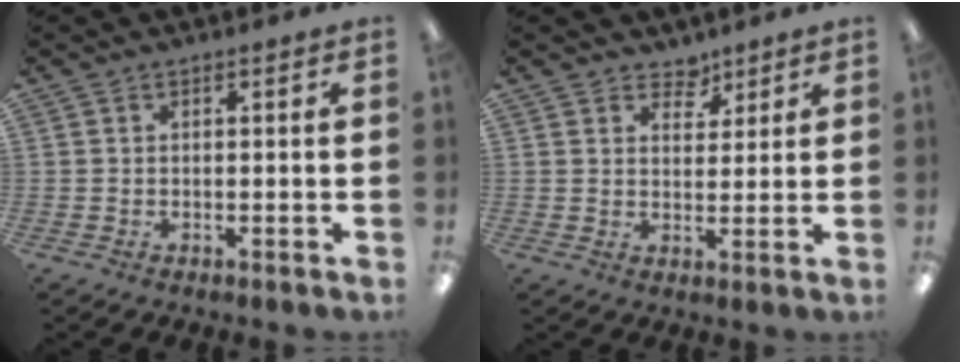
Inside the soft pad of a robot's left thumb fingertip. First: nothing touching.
{"total": 4.1, "force": [3.4, 2.2, 0.6], "torque": [0.003, -0.022, 0.059]}